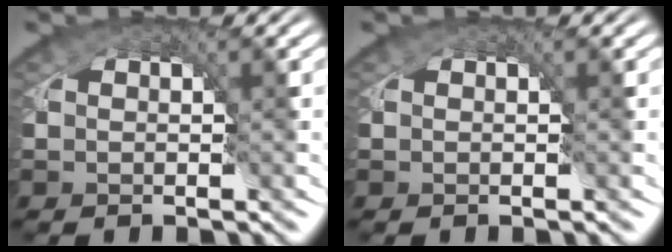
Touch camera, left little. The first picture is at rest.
{"total": 0.0}